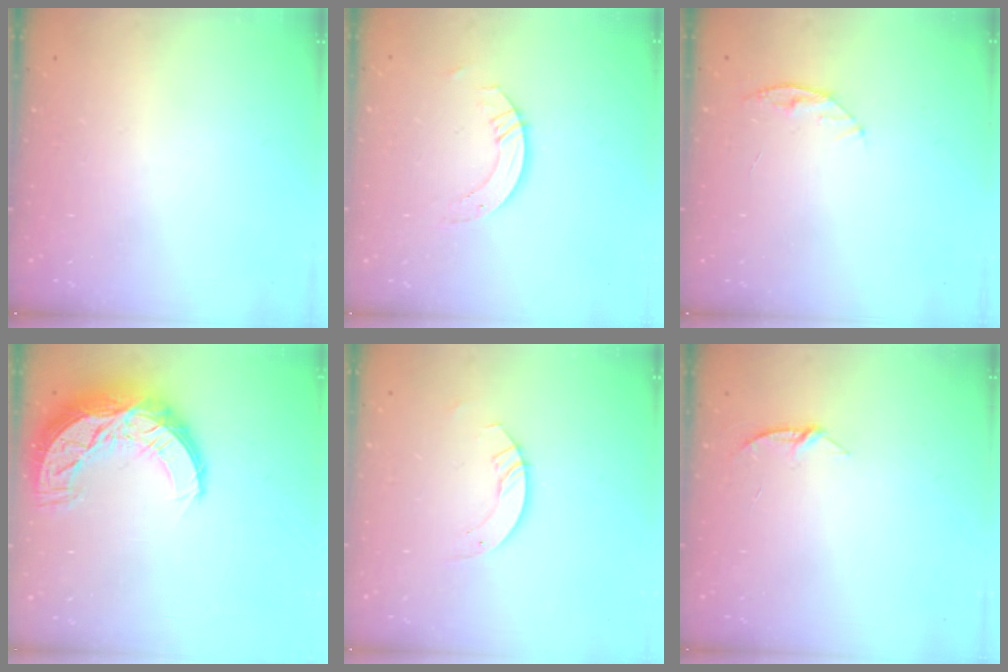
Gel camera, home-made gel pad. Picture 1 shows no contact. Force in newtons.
{"total": 4.3, "press": 4.2, "slide": 0.3}
{"total": 5.1, "press": 5.1, "slide": 0.5}
{"total": 16.4, "press": 16.4, "slide": 0.9}
{"total": 3.5, "press": 3.5, "slide": 0.3}
{"total": 4.3, "press": 4.3, "slide": 0.4}